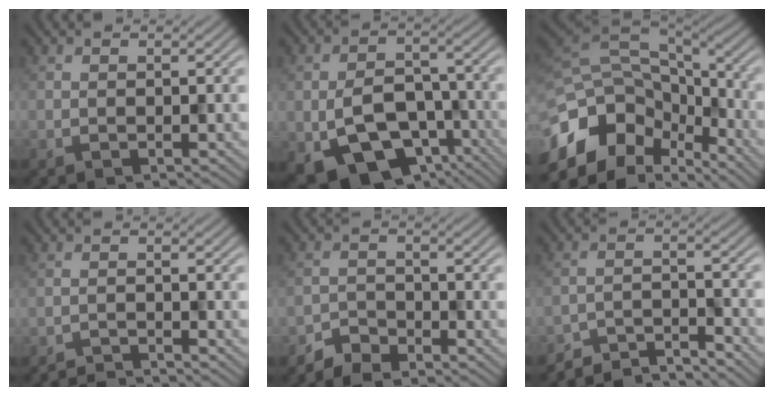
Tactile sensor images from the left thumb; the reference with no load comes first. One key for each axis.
{"total": 12.2, "fx": -5.4, "fy": 7.4, "fz": 8.0, "tx": -0.162, "ty": -0.022, "tz": -0.088}
{"total": 13.9, "fx": -6.4, "fy": 8.8, "fz": 8.7, "tx": -0.242, "ty": -0.028, "tz": -0.095}
{"total": 2.3, "fx": -2.2, "fy": 0.0, "fz": 0.4, "tx": -0.001, "ty": 0.002, "tz": -0.046}
{"total": 3.2, "fx": -2.8, "fy": 1.3, "fz": 0.9, "tx": -0.015, "ty": 0.001, "tz": -0.063}
{"total": 5.7, "fx": -5.5, "fy": 0.6, "fz": 1.2, "tx": -0.026, "ty": 0.000, "tz": -0.101}